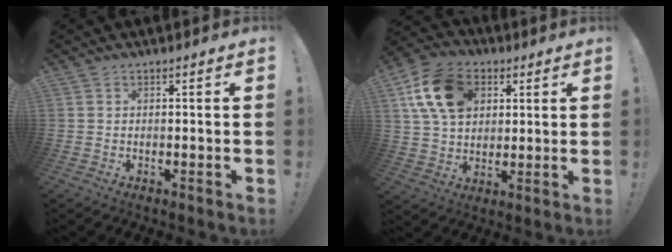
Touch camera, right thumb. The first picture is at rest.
{"total": 17.0, "force": [6.0, 12.2, 10.2], "torque": [-0.166, -0.010, 0.120]}